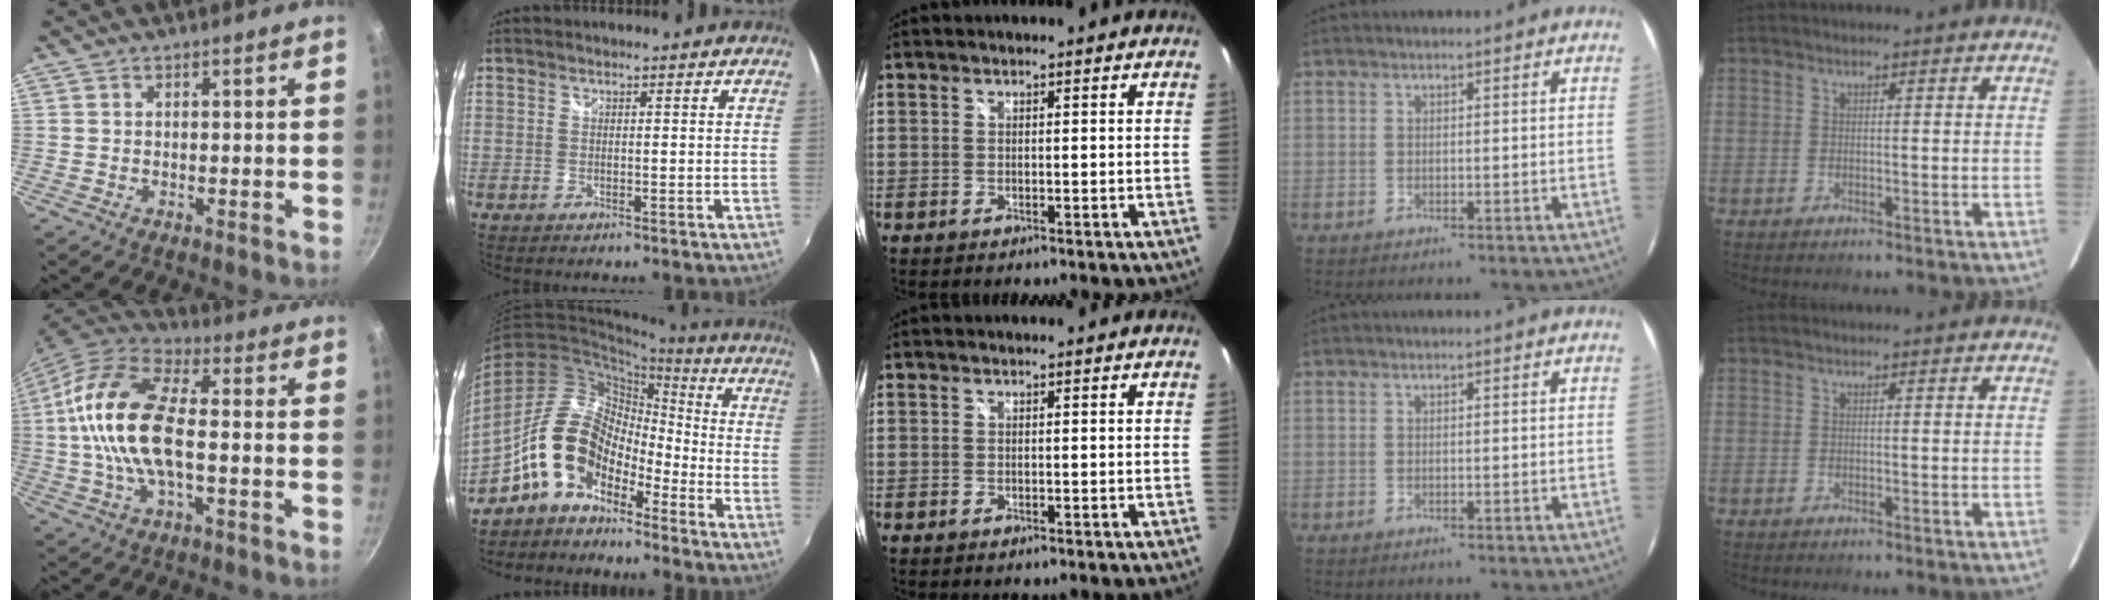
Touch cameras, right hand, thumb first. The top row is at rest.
{"thumb": {"total": 17.8, "force": [0.0, 8.2, 15.7], "torque": [-0.299, 0.031, -0.017]}, "index": {"total": 12.7, "force": [-8.1, 6.9, 6.9], "torque": [-0.123, 0.027, -0.158]}}